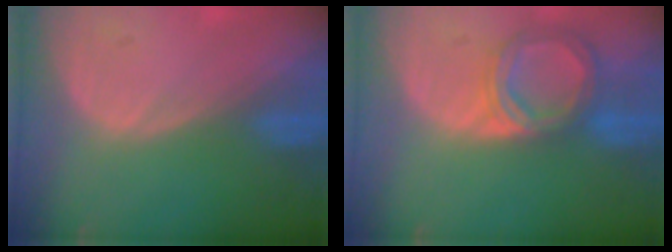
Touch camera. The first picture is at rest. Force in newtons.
{"total": 6.7, "press": 6.1, "slide": 2.7}